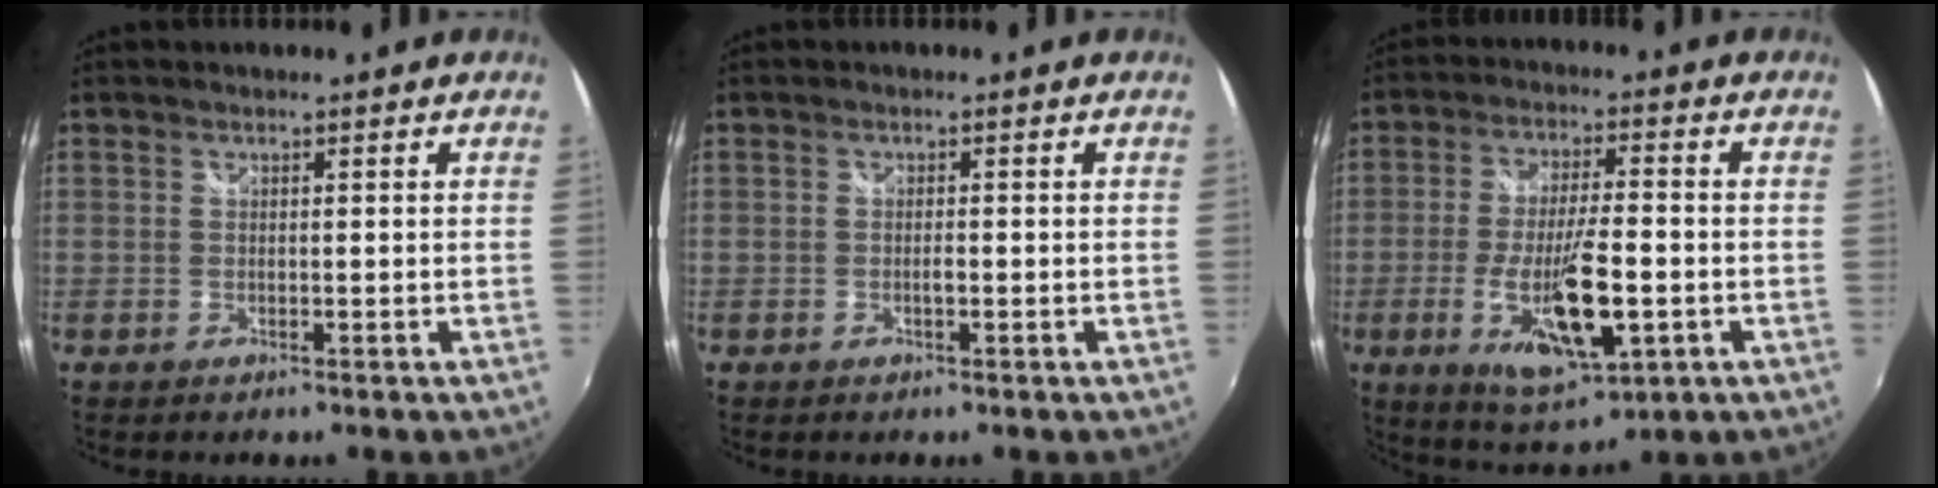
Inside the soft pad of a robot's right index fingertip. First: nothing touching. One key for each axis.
{"total": 1.0, "fx": -0.4, "fy": 0.3, "fz": 0.8, "tx": -0.016, "ty": 0.000, "tz": -0.007}
{"total": 14.8, "fx": -4.2, "fy": 4.4, "fz": 13.5, "tx": -0.259, "ty": -0.027, "tz": -0.066}